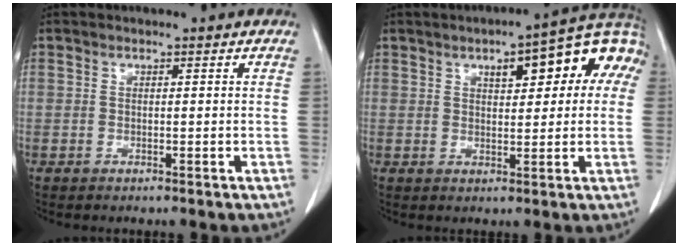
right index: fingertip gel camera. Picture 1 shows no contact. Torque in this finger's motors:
{"motor_torque": [0.45, 0.21, 0.39, 0.07]}